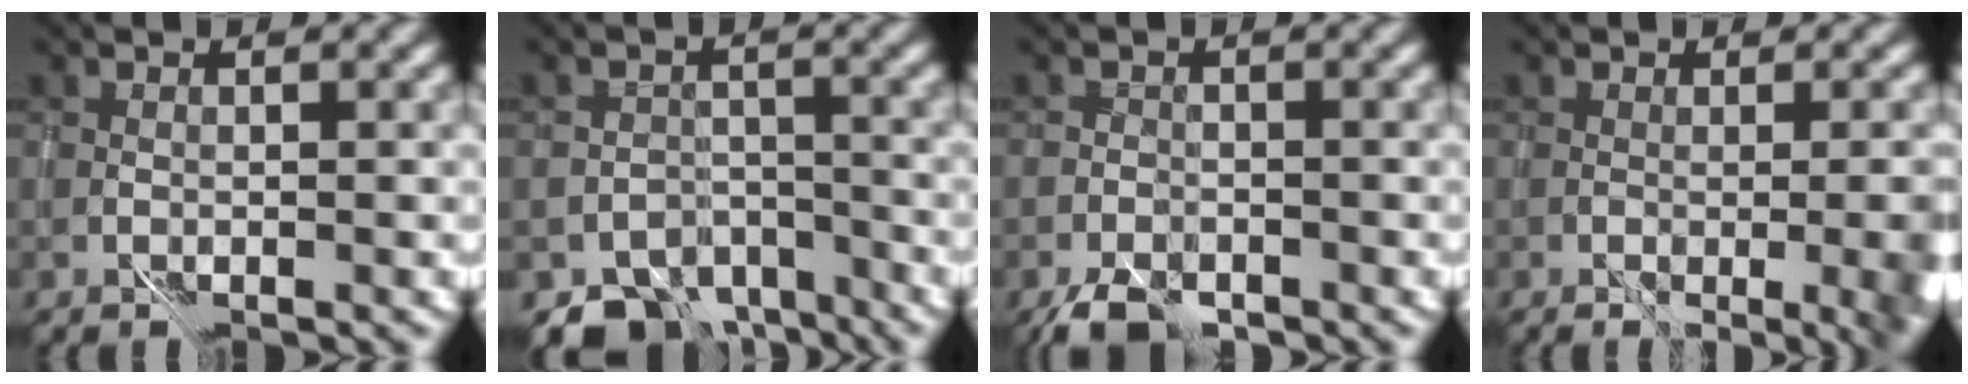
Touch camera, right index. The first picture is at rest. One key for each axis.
{"total": 6.1, "fx": -4.9, "fy": 3.3, "fz": 1.6, "tx": -0.006, "ty": -0.005, "tz": -0.069}
{"total": 3.1, "fx": -2.2, "fy": 1.5, "fz": 1.6, "tx": -0.021, "ty": -0.001, "tz": -0.041}
{"total": 6.8, "fx": -1.1, "fy": 2.7, "fz": 6.1, "tx": -0.045, "ty": -0.005, "tz": 0.013}